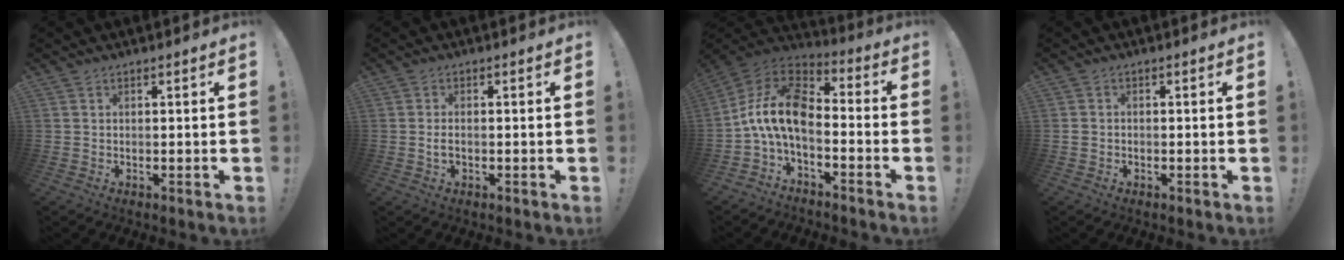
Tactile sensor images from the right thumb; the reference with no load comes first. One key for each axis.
{"total": 1.7, "fx": -0.3, "fy": 0.7, "fz": 1.5, "tx": -0.027, "ty": 0.003, "tz": -0.005}
{"total": 14.8, "fx": -1.6, "fy": 8.4, "fz": 12.0, "tx": -0.230, "ty": 0.014, "tz": -0.021}
{"total": 1.5, "fx": -0.9, "fy": 1.0, "fz": 0.7, "tx": -0.010, "ty": 0.006, "tz": -0.015}